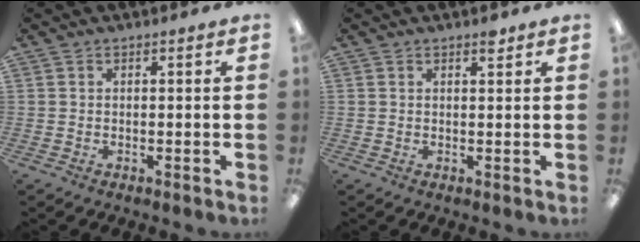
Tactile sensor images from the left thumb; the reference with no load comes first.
{"total": 1.9, "force": [1.5, 0.6, 1.0], "torque": [-0.006, -0.006, 0.023]}